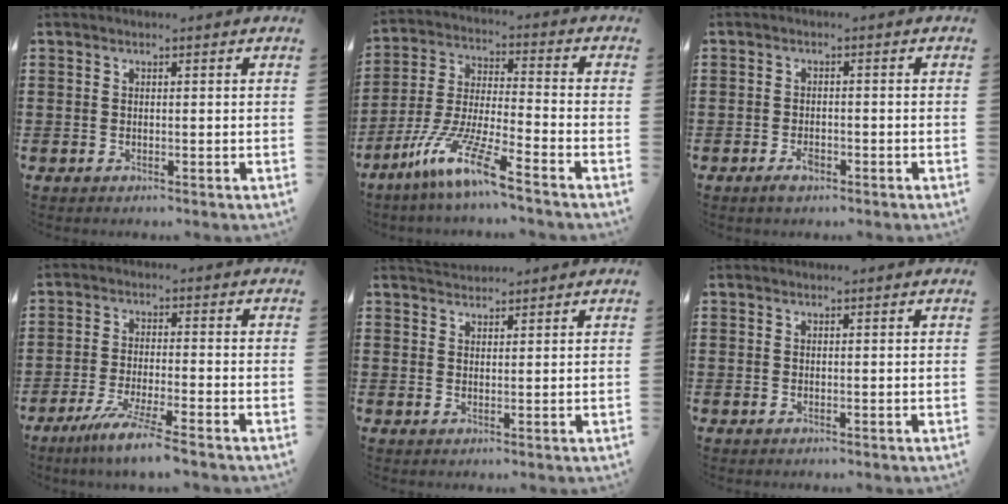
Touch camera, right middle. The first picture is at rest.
{"total": 11.2, "force": [-8.5, -0.1, 7.3], "torque": [-0.163, -0.013, -0.171]}
{"total": 2.0, "force": [-1.3, 0.8, 1.3], "torque": [-0.034, -0.003, -0.027]}
{"total": 6.0, "force": [-4.9, -0.7, 3.4], "torque": [-0.071, -0.022, -0.091]}
{"total": 1.9, "force": [1.9, 0.2, -0.2], "torque": [-0.002, 0.002, 0.038]}
{"total": 0.0}